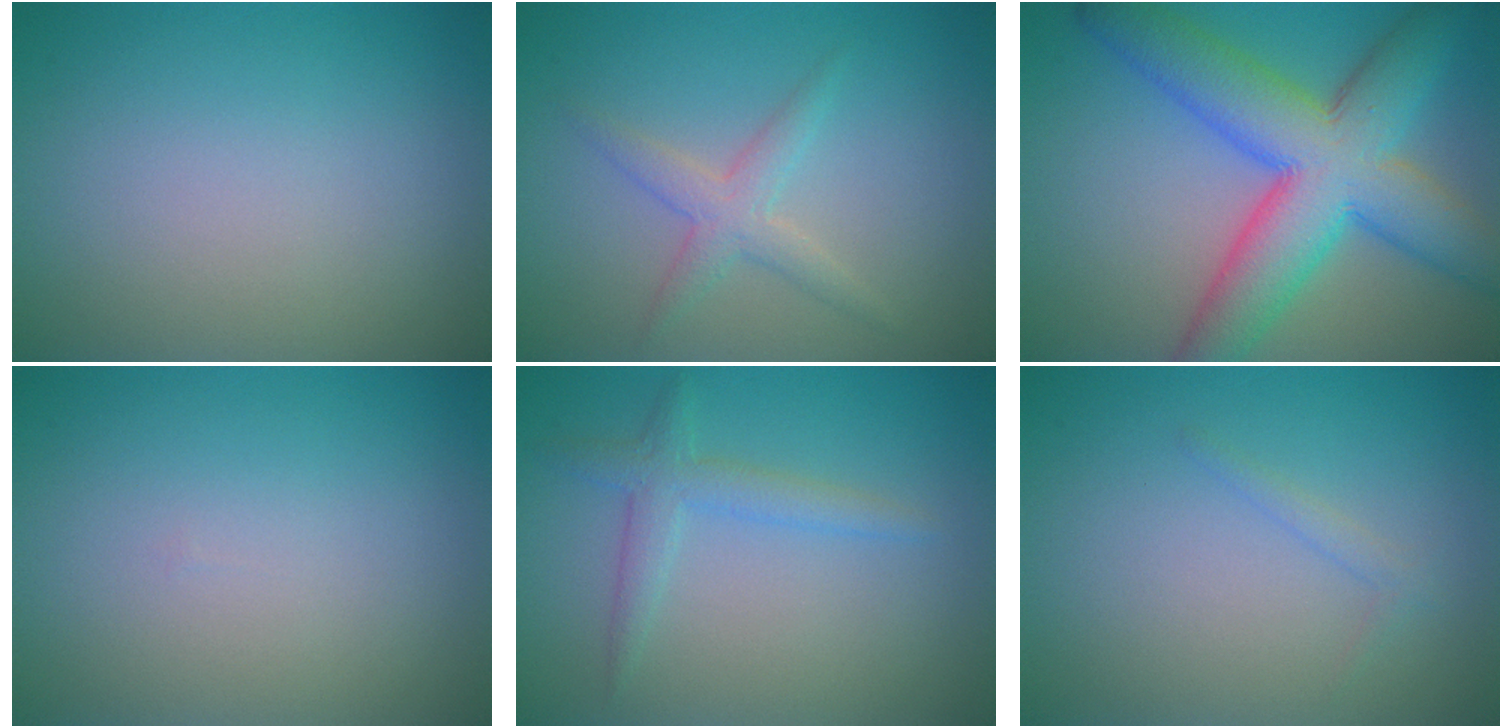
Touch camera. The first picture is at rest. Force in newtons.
{"total": 2.3, "press": 2.3, "slide": 0.1}
{"total": 10.8, "press": 10.8, "slide": 0.2}
{"total": 0.0}
{"total": 2.3, "press": 2.3, "slide": 0.1}
{"total": 0.8, "press": 0.8, "slide": 0.1}